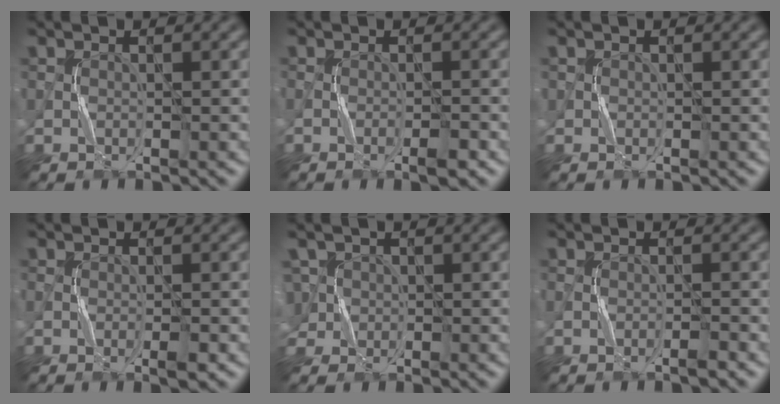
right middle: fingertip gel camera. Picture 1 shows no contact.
{"total": 1.7, "force": [-0.9, 0.3, 1.4], "torque": [-0.023, 0.001, -0.016]}
{"total": 0.5, "force": [0.0, 0.5, -0.1], "torque": [0.007, -0.001, -0.003]}
{"total": 1.4, "force": [-0.5, 0.3, 1.3], "torque": [-0.024, -0.002, -0.010]}
{"total": 3.0, "force": [0.3, 2.8, 1.0], "torque": [-0.027, 0.012, 0.006]}
{"total": 1.0, "force": [-0.7, 0.1, 0.7], "torque": [-0.012, 0.001, -0.014]}